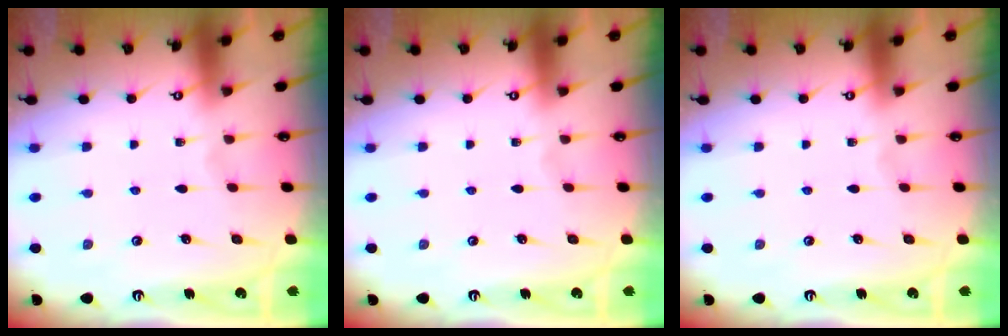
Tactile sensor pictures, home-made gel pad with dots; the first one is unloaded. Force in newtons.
{"total": 0.0}
{"total": 0.0}